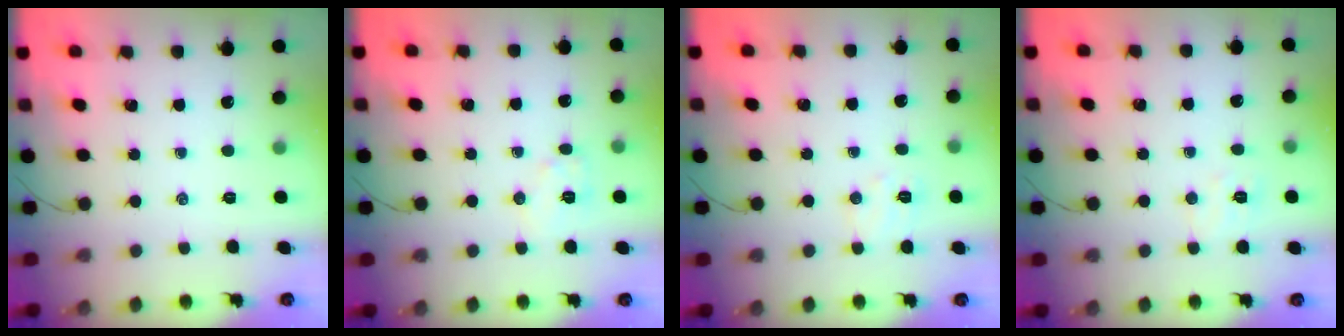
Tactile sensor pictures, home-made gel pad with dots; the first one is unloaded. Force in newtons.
{"total": 6.5, "press": 6.4, "slide": 0.8}
{"total": 5.0, "press": 4.9, "slide": 1.0}
{"total": 5.5, "press": 5.3, "slide": 1.3}